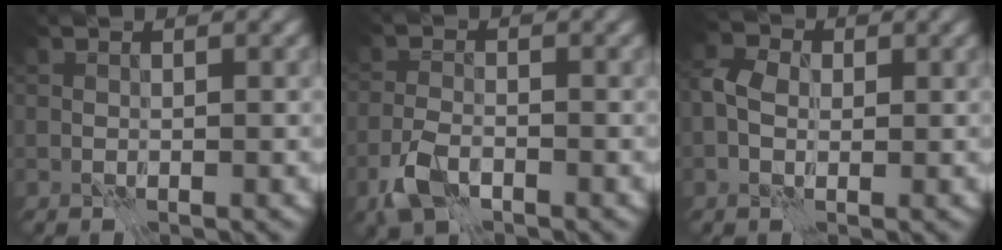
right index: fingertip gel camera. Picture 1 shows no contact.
{"total": 3.4, "force": [-2.2, 1.4, 2.1], "torque": [-0.047, -0.002, -0.053]}
{"total": 3.2, "force": [0.0, 2.4, 2.2], "torque": [-0.048, 0.011, -0.008]}